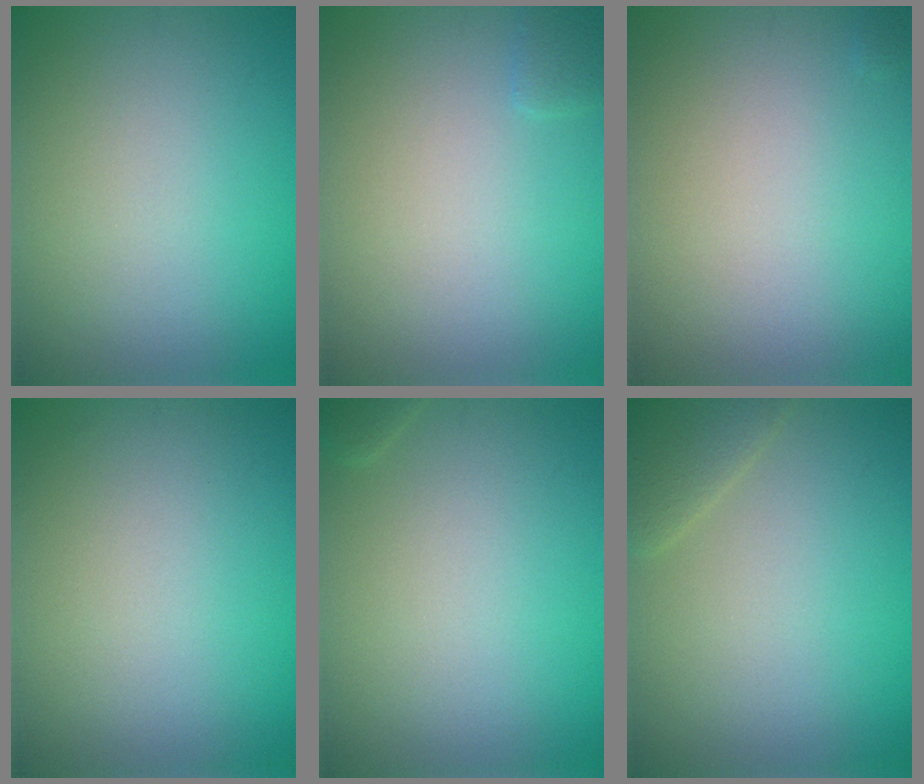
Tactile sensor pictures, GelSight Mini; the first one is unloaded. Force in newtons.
{"total": 0.7, "press": 0.7, "slide": 0.1}
{"total": 0.0}
{"total": 0.0}
{"total": 0.7, "press": 0.7, "slide": 0.1}
{"total": 2.0, "press": 2.0, "slide": 0.2}